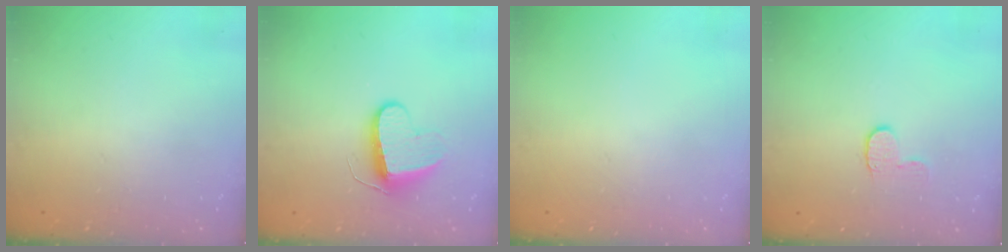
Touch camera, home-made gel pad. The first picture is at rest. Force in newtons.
{"total": 9.2, "press": 9.2, "slide": 0.4}
{"total": 0.0}
{"total": 5.7, "press": 5.7, "slide": 0.5}